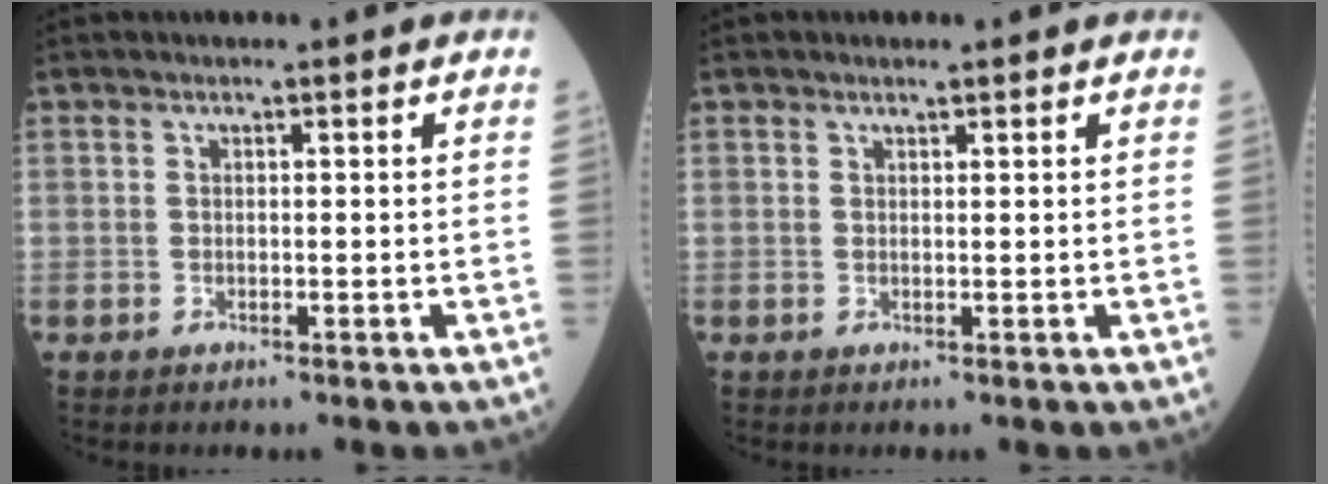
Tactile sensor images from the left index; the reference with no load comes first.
{"total": 1.1, "force": [0.7, 0.6, 0.6], "torque": [-0.019, 0.008, 0.009]}